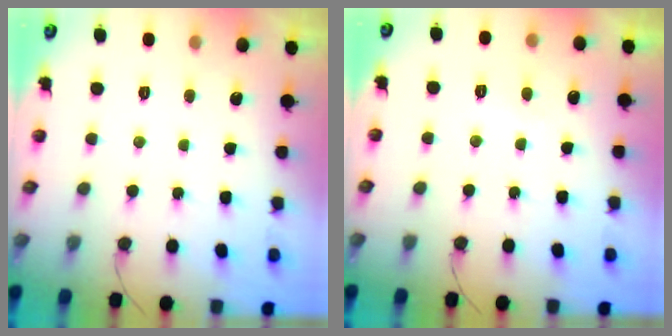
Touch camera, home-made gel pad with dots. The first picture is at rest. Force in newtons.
{"total": 0.8, "press": 0.7, "slide": 0.4}